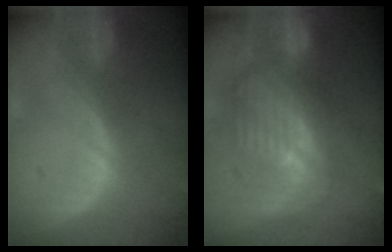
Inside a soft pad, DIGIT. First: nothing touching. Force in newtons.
{"total": 10.6, "press": 9.5, "slide": 4.8}